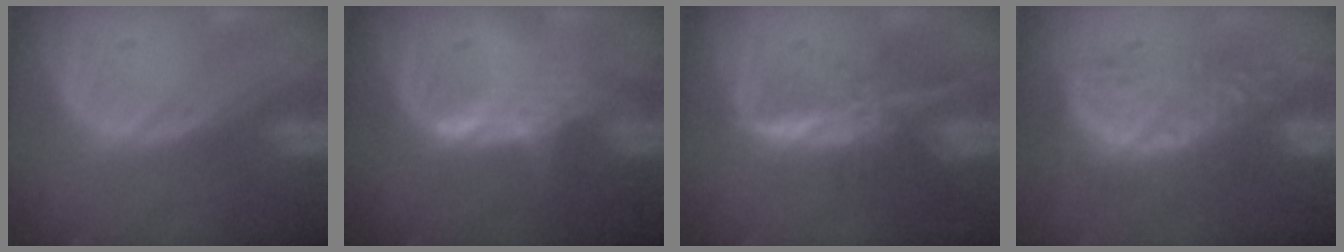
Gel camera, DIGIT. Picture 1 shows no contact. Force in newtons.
{"total": 2.9, "press": 2.9, "slide": 0.4}
{"total": 7.8, "press": 6.5, "slide": 4.2}
{"total": 9.9, "press": 8.7, "slide": 4.8}